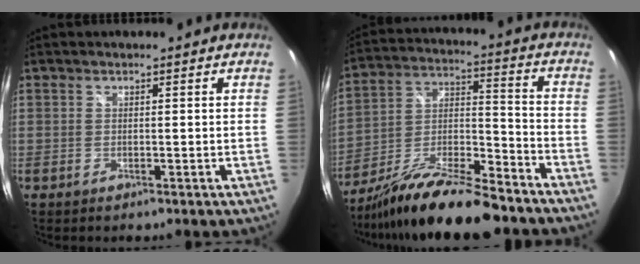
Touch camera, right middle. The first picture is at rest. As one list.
[{"total": 18.1, "force": [-14.4, 3.3, 10.5], "torque": [-0.206, -0.013, -0.247]}]